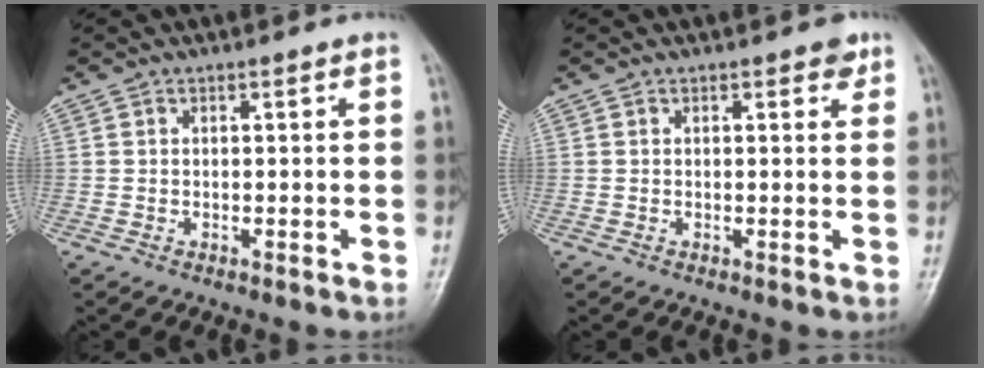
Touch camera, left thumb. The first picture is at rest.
{"total": 1.6, "force": [1.0, 0.9, 0.8], "torque": [0.003, -0.003, 0.007]}